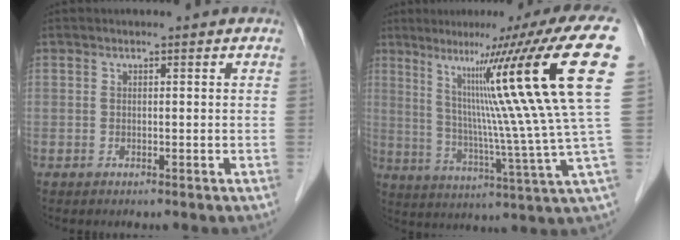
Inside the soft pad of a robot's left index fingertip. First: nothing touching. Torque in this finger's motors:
{"motor_torque": [2.14, 0.00, 1.05, 0.21]}